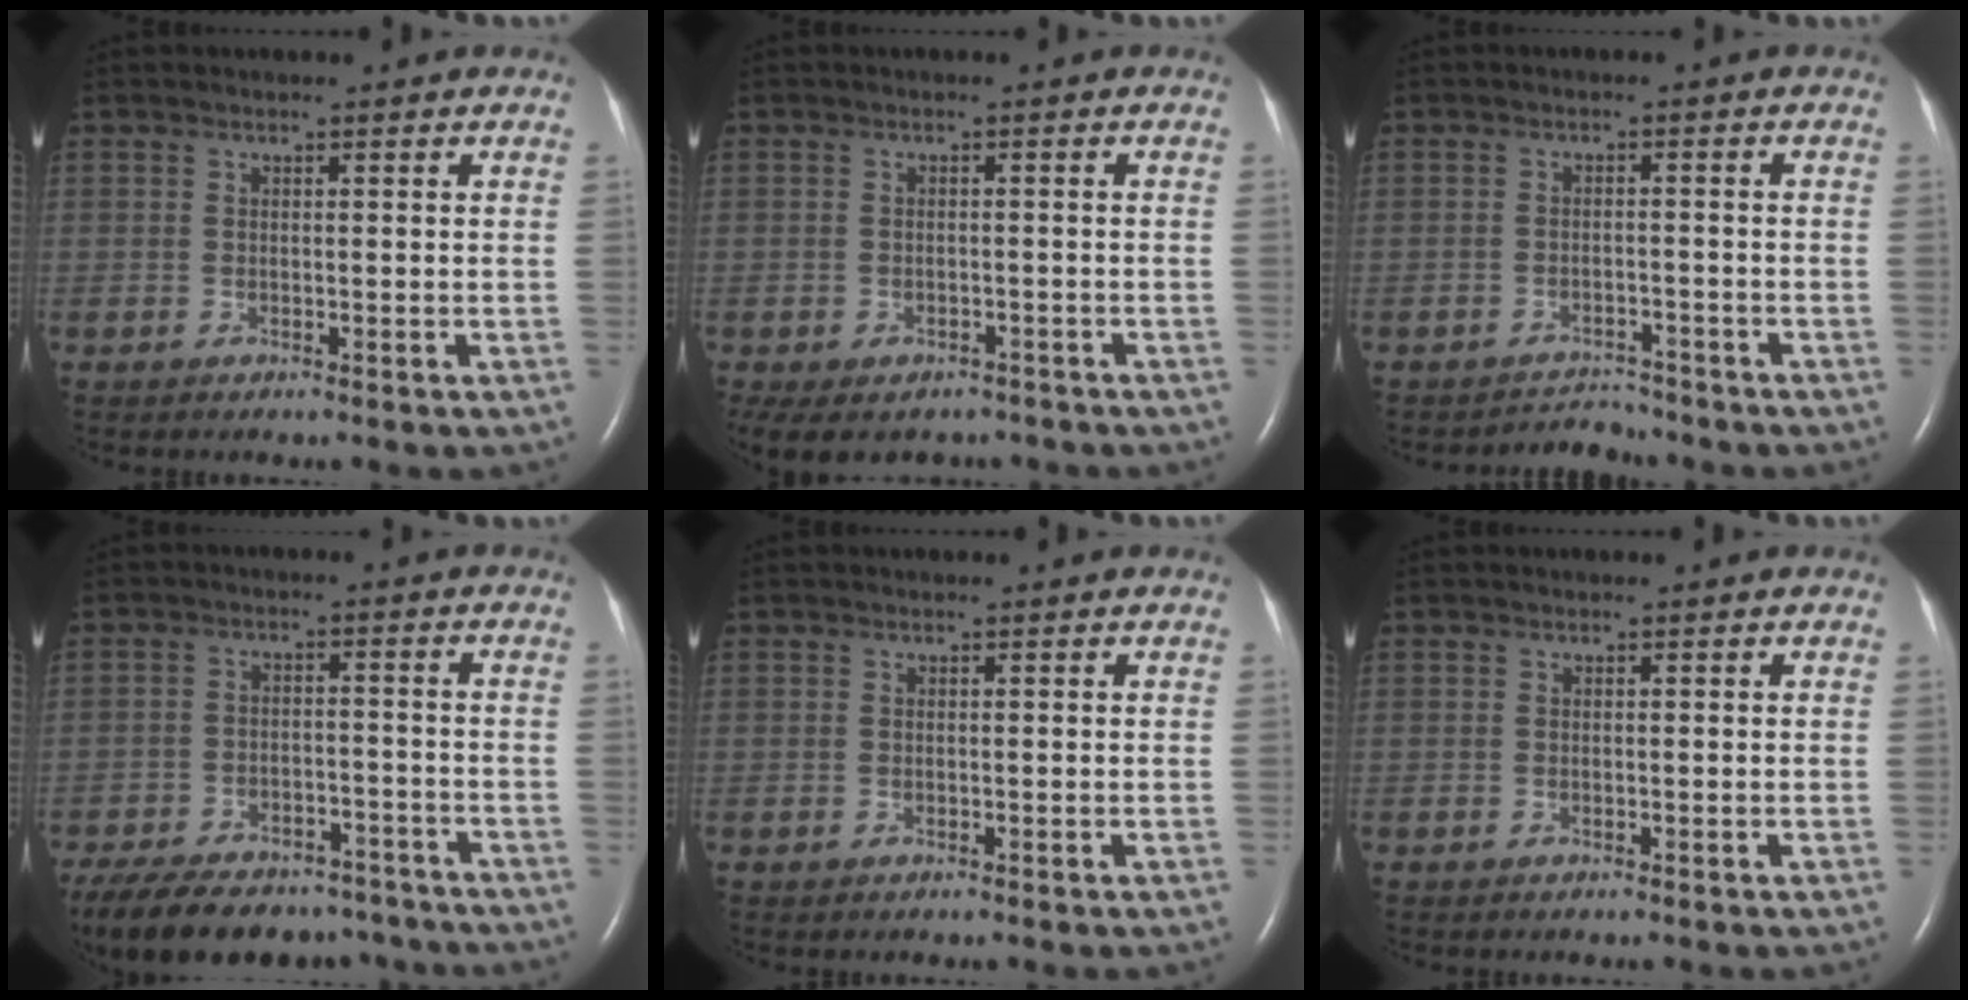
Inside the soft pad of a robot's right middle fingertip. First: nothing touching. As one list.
[{"total": 9.7, "force": [-7.1, 5.8, 3.3], "torque": [-0.075, -0.004, -0.085]}, {"total": 3.1, "force": [-2.9, 0.3, -1.2], "torque": [0.019, -0.003, -0.041]}, {"total": 20.3, "force": [-16.4, 8.6, 8.2], "torque": [-0.192, -0.017, -0.228]}, {"total": 0.0}, {"total": 0.0}]